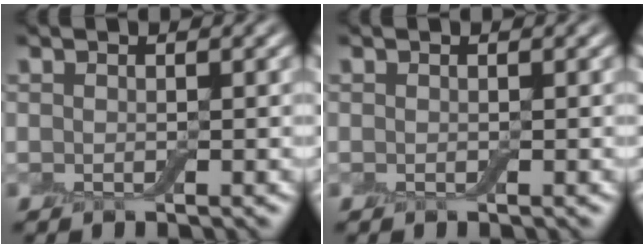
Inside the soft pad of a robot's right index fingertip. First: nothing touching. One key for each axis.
{"total": 0.0}